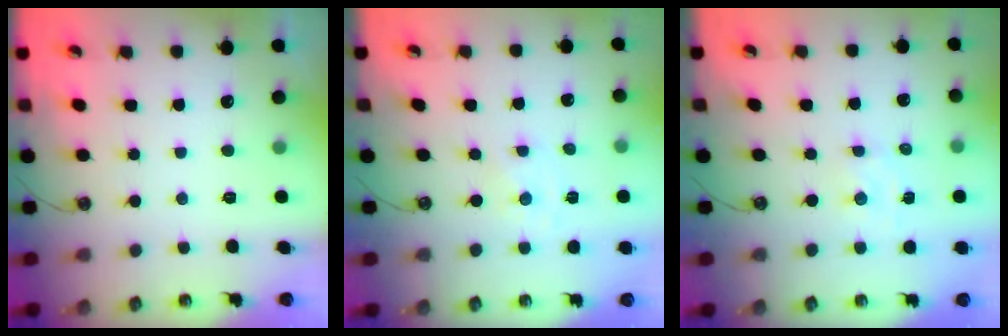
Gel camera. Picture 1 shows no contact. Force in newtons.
{"total": 0.0}
{"total": 1.6, "press": 1.6, "slide": 0.2}